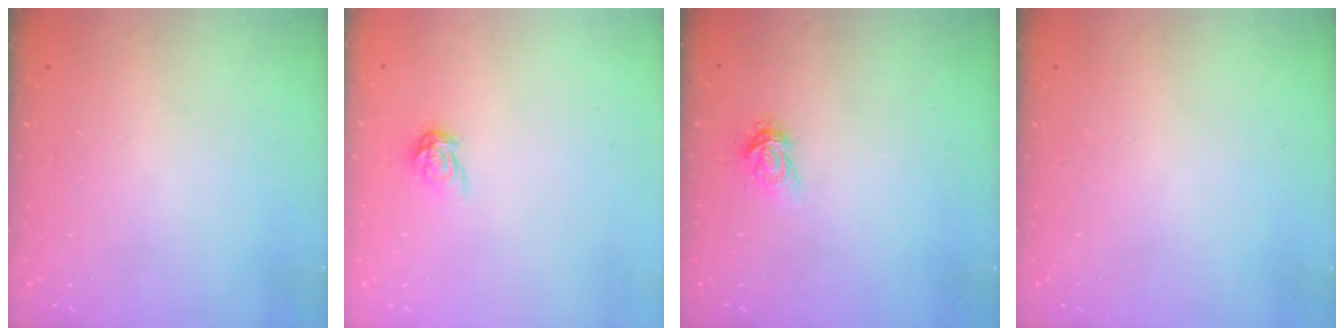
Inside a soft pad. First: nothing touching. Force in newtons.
{"total": 5.6, "press": 5.6, "slide": 0.7}
{"total": 3.2, "press": 3.2, "slide": 0.3}
{"total": 0.0}